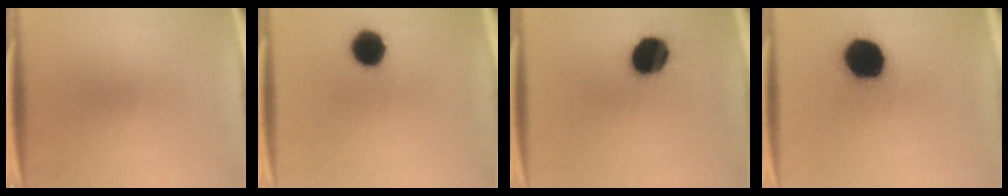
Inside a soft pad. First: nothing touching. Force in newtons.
{"total": 10.4}
{"total": 15.6}
{"total": 19.7}